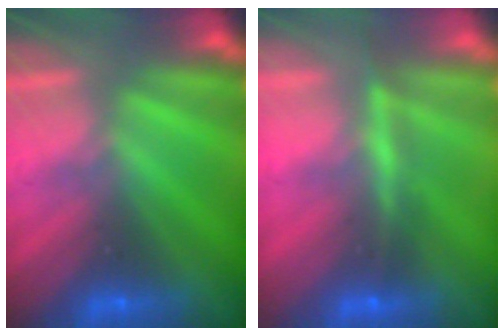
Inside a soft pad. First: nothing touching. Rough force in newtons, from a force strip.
{"total": 4.5}